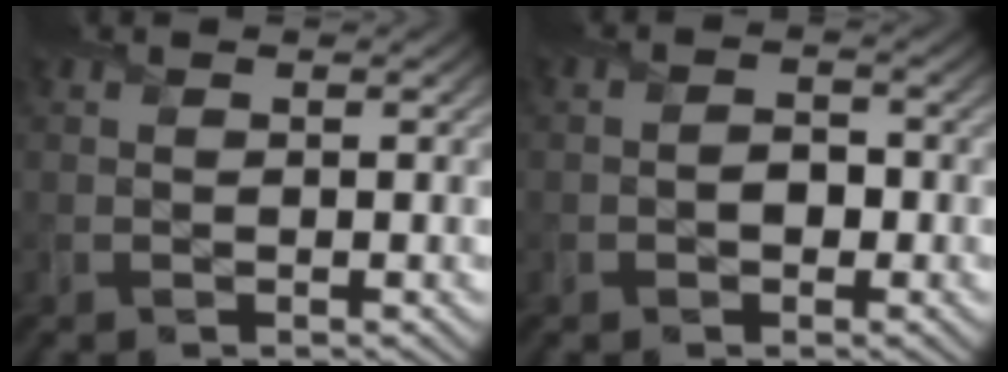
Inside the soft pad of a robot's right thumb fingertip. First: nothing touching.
{"total": 2.0, "force": [-0.7, 1.5, 1.1], "torque": [-0.012, 0.000, -0.021]}